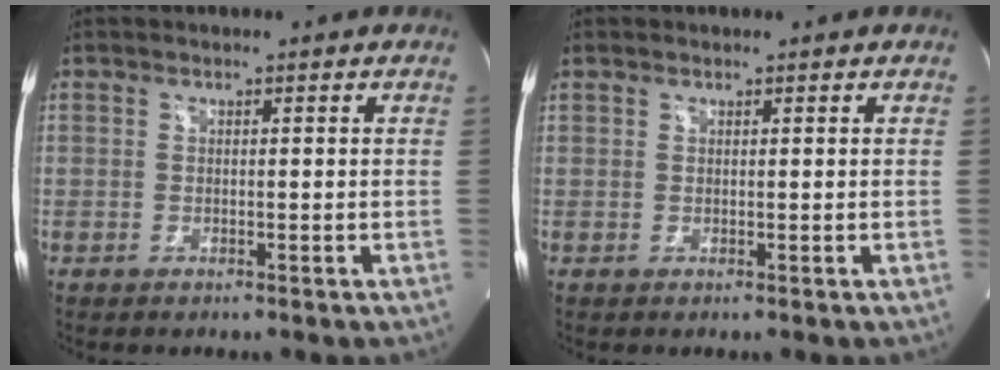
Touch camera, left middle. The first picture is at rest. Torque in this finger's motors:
{"motor_torque": [0.36, -0.35, 1.05, 0.21]}